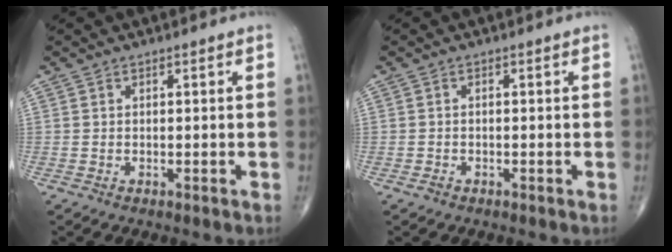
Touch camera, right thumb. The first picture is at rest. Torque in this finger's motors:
{"motor_torque": [-0.13, 0.11, -0.14, -0.08, 0.02]}